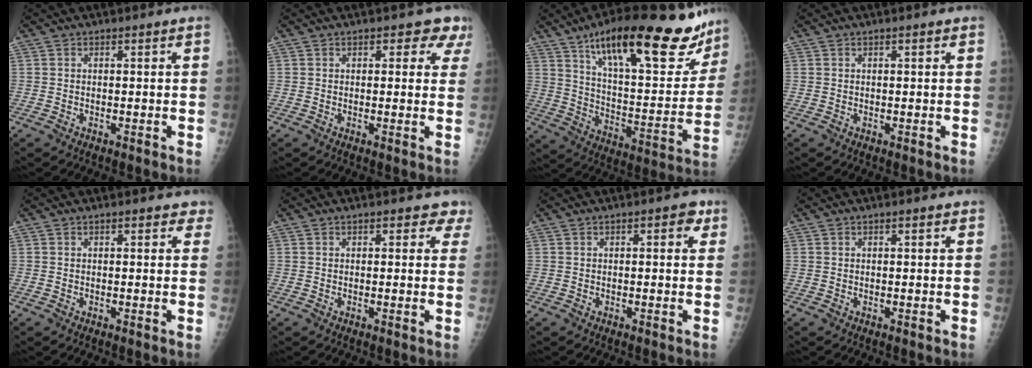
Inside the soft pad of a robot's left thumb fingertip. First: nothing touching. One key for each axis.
{"total": 4.2, "fx": 2.6, "fy": 2.4, "fz": 2.2, "tx": 0.013, "ty": -0.007, "tz": 0.022}
{"total": 29.3, "fx": 19.3, "fy": 9.0, "fz": 20.0, "tx": -0.261, "ty": -0.061, "tz": 0.296}
{"total": 0.6, "fx": 0.3, "fy": 0.1, "fz": 0.5, "tx": -0.008, "ty": 0.001, "tz": 0.004}
{"total": 2.7, "fx": 1.8, "fy": 1.3, "fz": 1.6, "tx": 0.001, "ty": -0.001, "tz": 0.016}
{"total": 3.0, "fx": 2.1, "fy": 1.6, "fz": 1.4, "tx": 0.013, "ty": -0.005, "tz": 0.017}
{"total": 3.1, "fx": 1.3, "fy": 1.4, "fz": 2.4, "tx": -0.018, "ty": 0.002, "tz": 0.009}
{"total": 0.9, "fx": 0.5, "fy": 0.2, "fz": 0.7, "tx": -0.011, "ty": 0.001, "tz": 0.006}